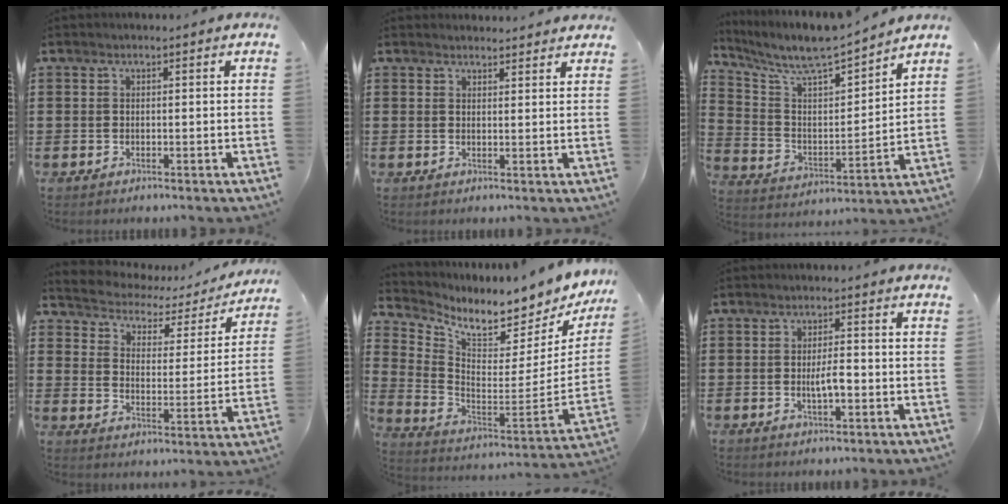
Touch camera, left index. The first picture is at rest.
{"total": 2.0, "force": [2.0, 0.2, -0.1], "torque": [-0.004, 0.000, 0.039]}
{"total": 7.1, "force": [6.6, 1.0, 2.4], "torque": [-0.081, -0.053, 0.108]}
{"total": 2.7, "force": [2.4, 1.2, 0.4], "torque": [-0.030, -0.021, 0.030]}
{"total": 6.3, "force": [5.7, 1.1, 2.5], "torque": [-0.067, -0.067, 0.091]}
{"total": 3.4, "force": [-0.6, 1.0, 3.2], "torque": [-0.057, 0.003, -0.012]}